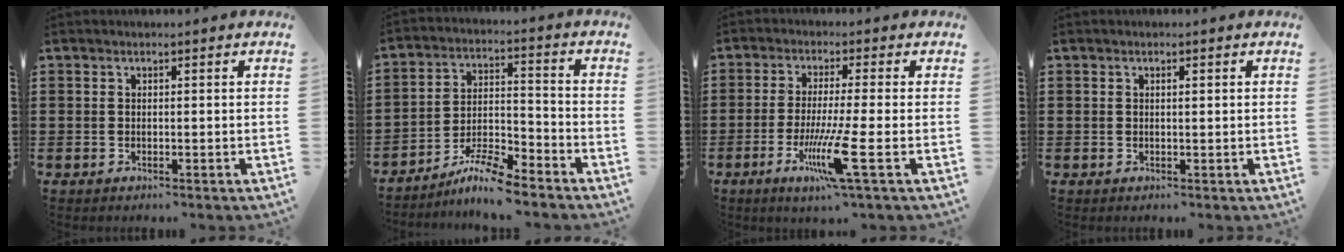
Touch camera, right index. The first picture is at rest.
{"total": 7.1, "force": [-6.4, 0.4, 3.1], "torque": [-0.062, 0.002, -0.123]}
{"total": 8.9, "force": [-3.1, 0.0, 8.3], "torque": [-0.164, -0.024, -0.057]}
{"total": 0.8, "force": [0.3, 0.3, 0.7], "torque": [-0.014, 0.002, 0.004]}